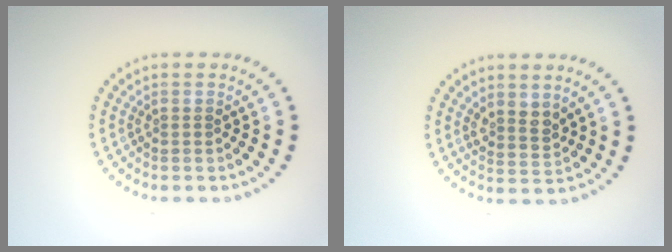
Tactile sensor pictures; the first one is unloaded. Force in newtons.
{"total": 2.0, "press": 1.7, "slide": 1.2}